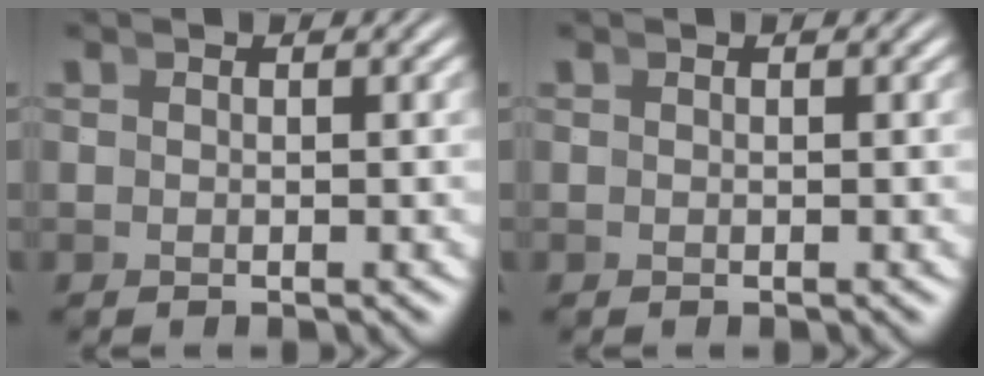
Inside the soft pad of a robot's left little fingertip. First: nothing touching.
{"total": 0.0}